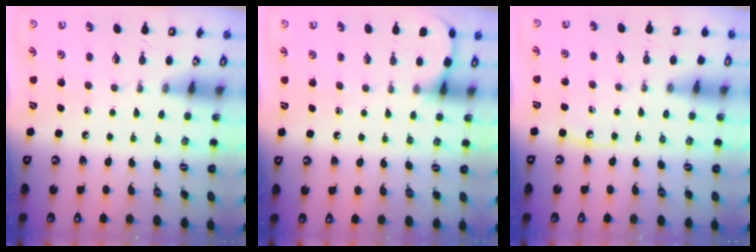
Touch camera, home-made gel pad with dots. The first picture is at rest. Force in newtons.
{"total": 4.7, "press": 4.7, "slide": 0.5}
{"total": 3.5, "press": 3.5, "slide": 0.4}